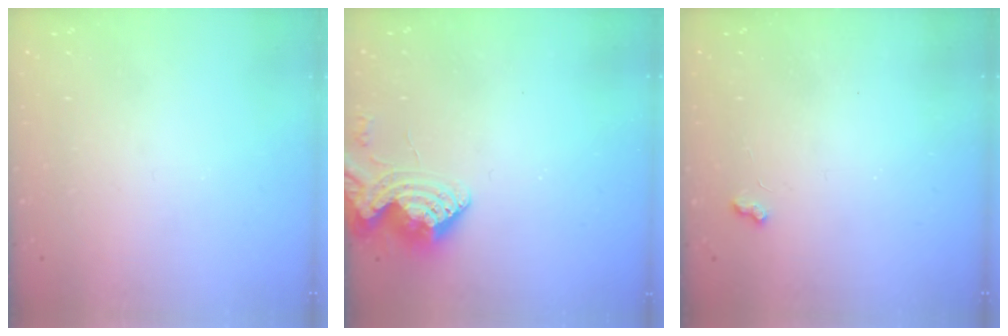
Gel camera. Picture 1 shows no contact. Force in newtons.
{"total": 7.3, "press": 7.3, "slide": 0.8}
{"total": 1.8, "press": 1.8, "slide": 0.4}